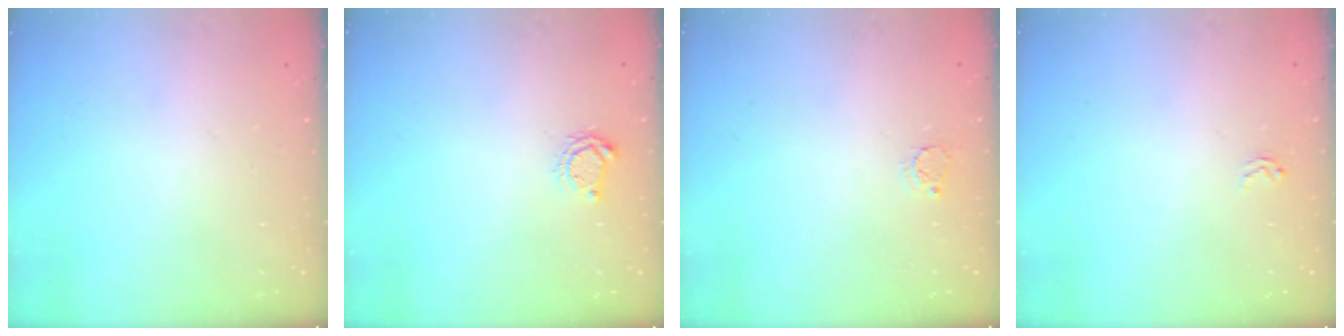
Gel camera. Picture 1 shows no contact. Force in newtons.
{"total": 4.7, "press": 4.7, "slide": 0.6}
{"total": 3.1, "press": 3.1, "slide": 0.1}
{"total": 2.3, "press": 2.2, "slide": 0.2}